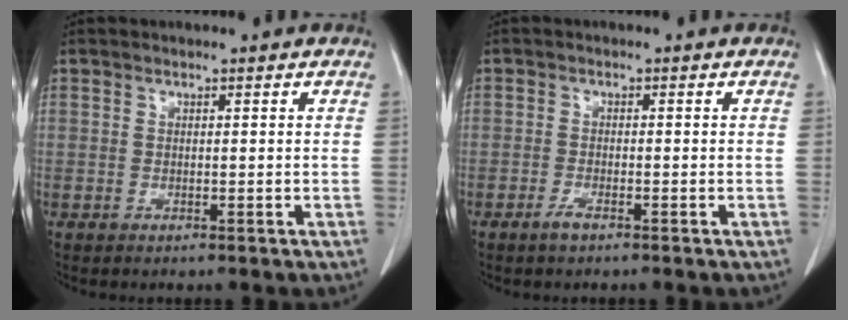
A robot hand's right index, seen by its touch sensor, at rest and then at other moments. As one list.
[{"total": 1.7, "force": [-1.3, 0.2, 1.1], "torque": [-0.027, -0.002, -0.025]}]